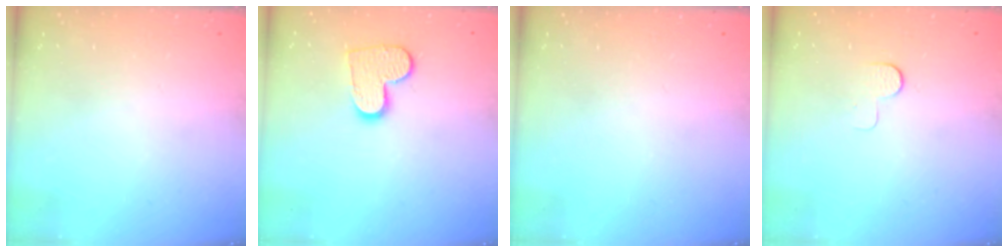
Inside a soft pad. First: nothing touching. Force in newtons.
{"total": 10.9, "press": 10.9, "slide": 0.8}
{"total": 0.0}
{"total": 4.1, "press": 4.1, "slide": 0.4}